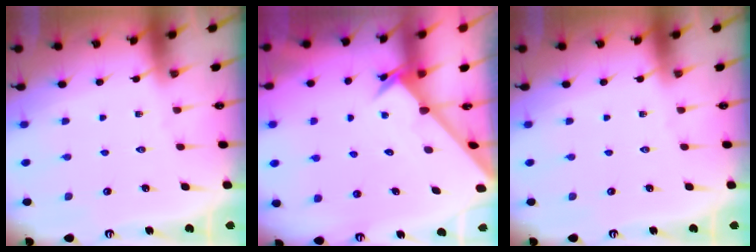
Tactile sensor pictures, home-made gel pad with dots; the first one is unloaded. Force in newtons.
{"total": 2.6, "press": 2.6, "slide": 0.2}
{"total": 0.0}